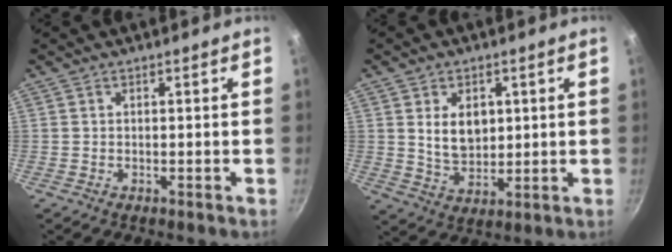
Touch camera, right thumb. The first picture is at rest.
{"total": 7.7, "force": [1.9, 5.4, 5.3], "torque": [-0.068, -0.019, 0.042]}